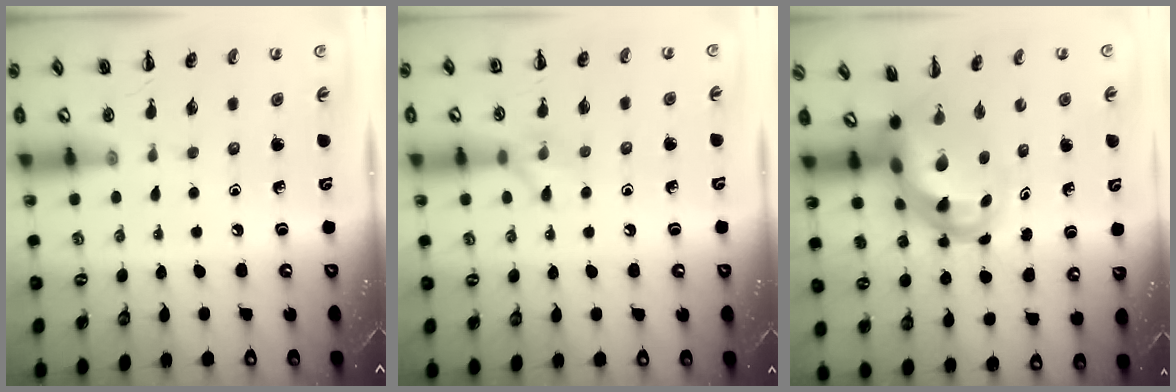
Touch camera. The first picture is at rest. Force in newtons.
{"total": 7.0, "press": 6.9, "slide": 0.7}
{"total": 6.3, "press": 6.1, "slide": 1.9}